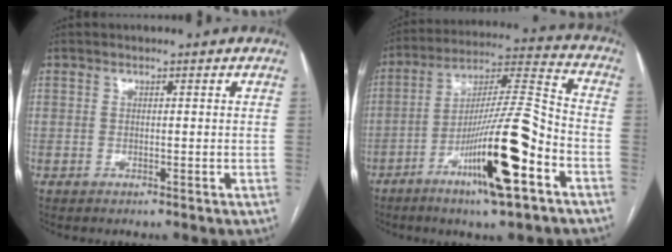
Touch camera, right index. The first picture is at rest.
{"total": 17.4, "force": [-7.8, 1.0, 15.6], "torque": [-0.283, -0.009, -0.132]}